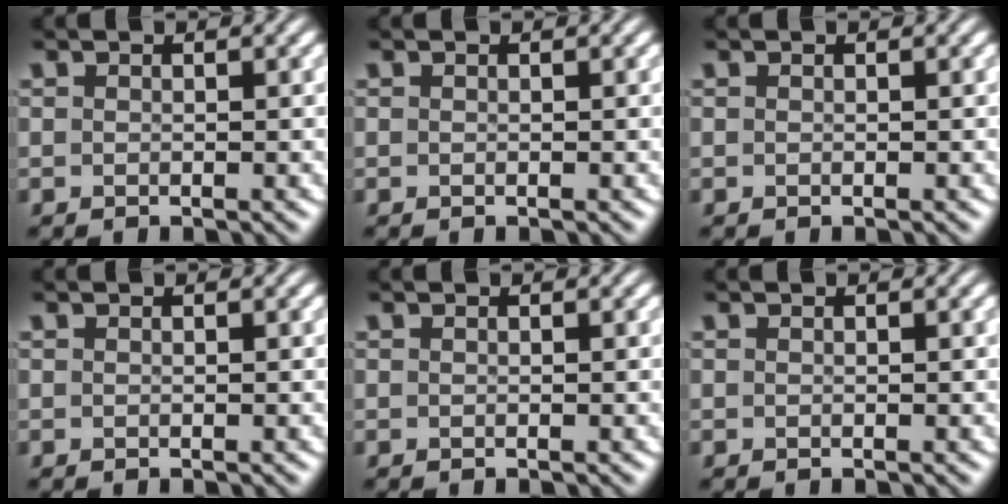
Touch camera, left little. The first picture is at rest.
{"total": 0.0}
{"total": 0.0}
{"total": 0.0}
{"total": 0.0}
{"total": 0.0}